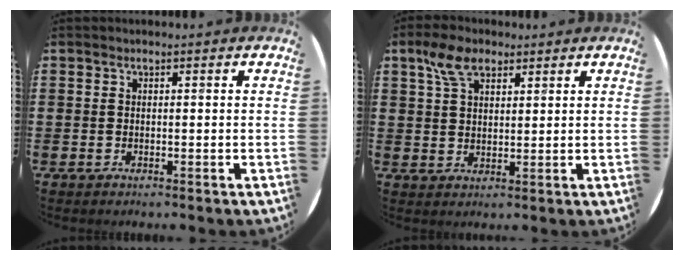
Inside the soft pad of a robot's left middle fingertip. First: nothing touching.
{"total": 5.3, "force": [3.3, 2.8, 2.9], "torque": [-0.059, 0.007, 0.061]}